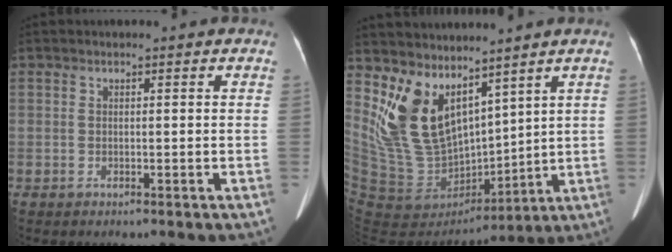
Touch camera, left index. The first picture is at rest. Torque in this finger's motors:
{"motor_torque": [1.42, -0.73, 0.53, 0.21]}